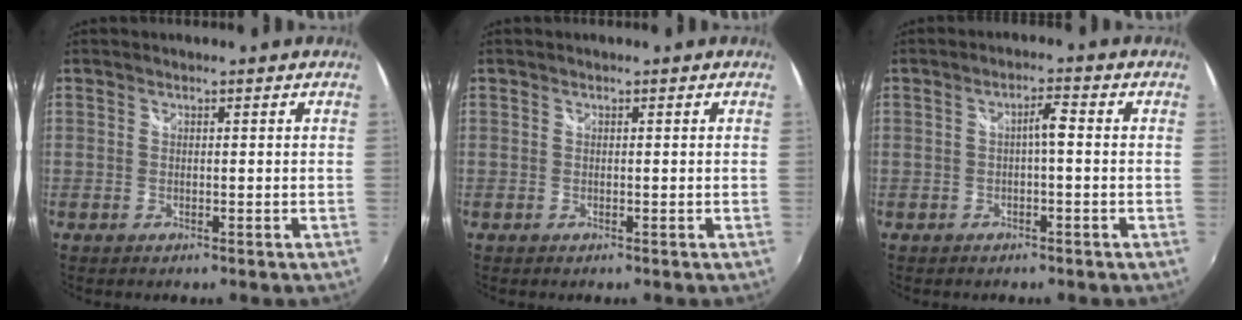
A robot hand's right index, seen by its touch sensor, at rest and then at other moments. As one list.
[{"total": 0.0}, {"total": 1.9, "force": [-0.4, 0.3, 1.9], "torque": [-0.033, 0.007, -0.007]}]